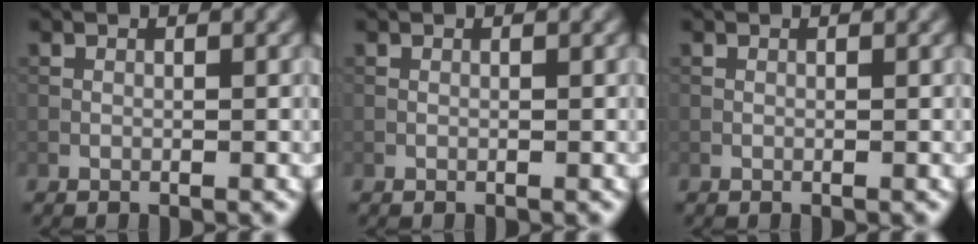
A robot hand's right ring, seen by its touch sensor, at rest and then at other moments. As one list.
[{"total": 0.0}, {"total": 0.0}]